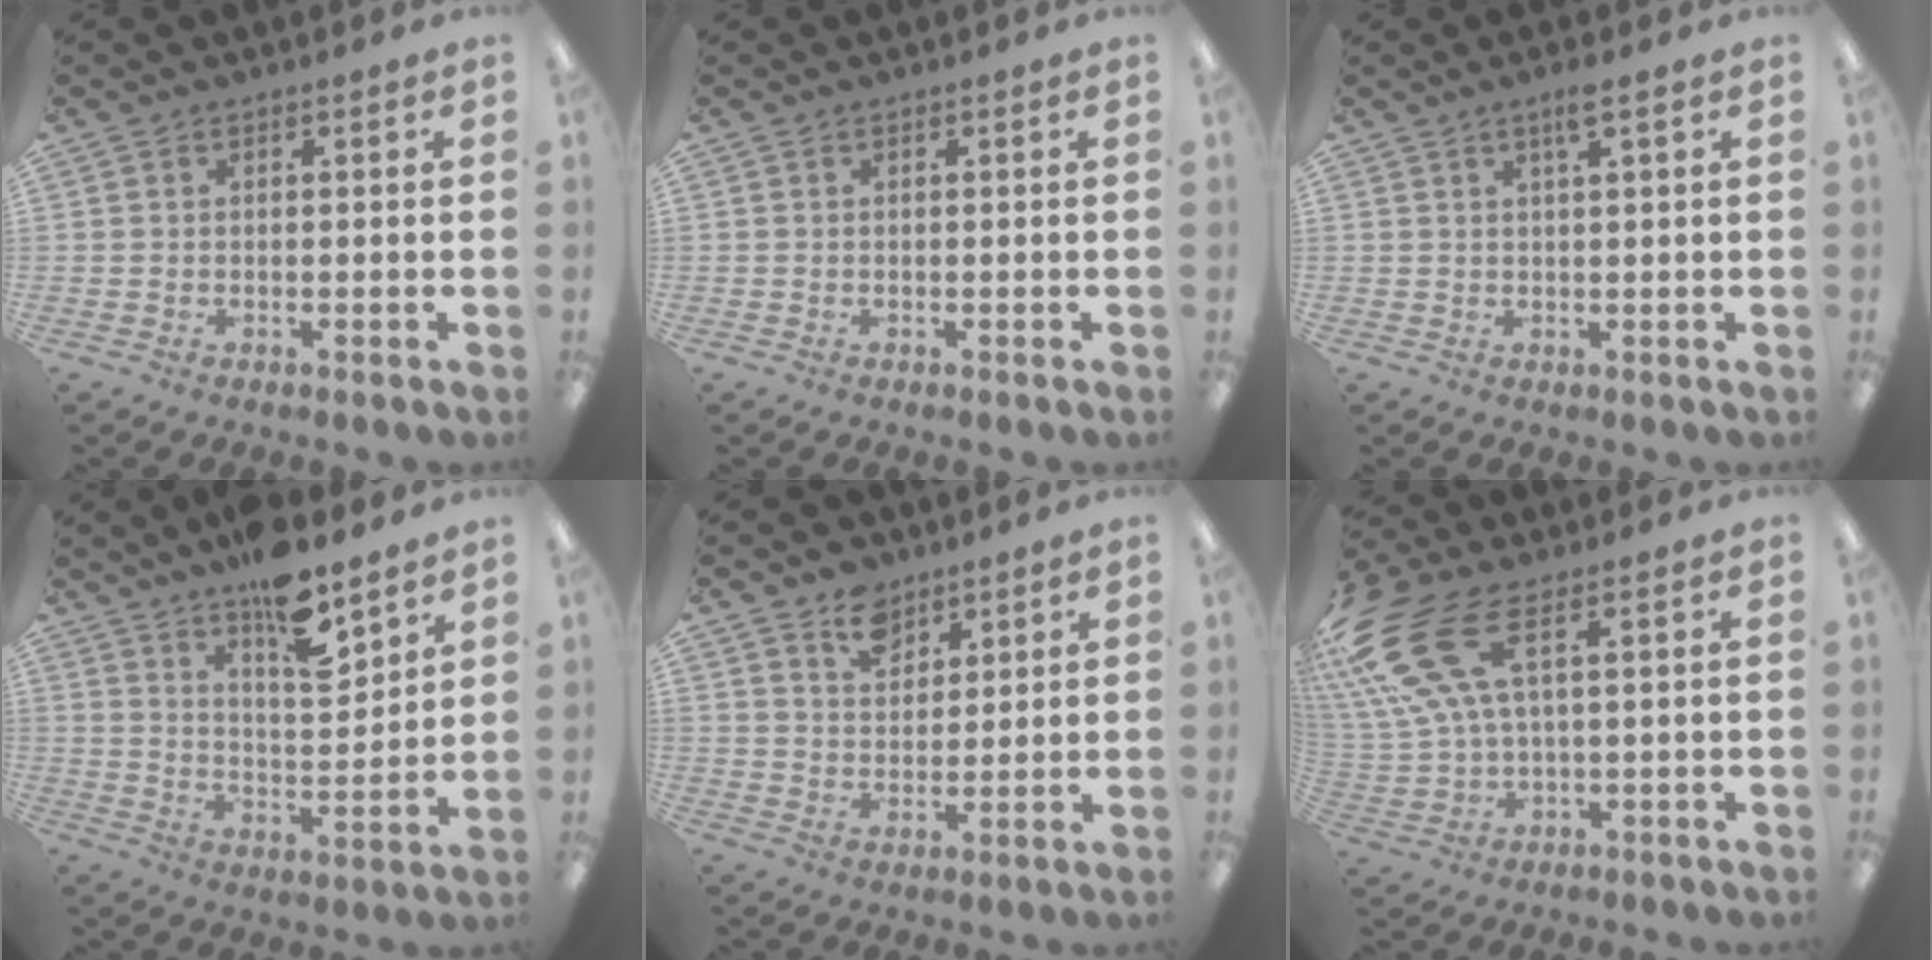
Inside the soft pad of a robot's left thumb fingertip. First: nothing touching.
{"total": 0.0}
{"total": 3.1, "force": [1.9, 0.1, 2.4], "torque": [-0.044, -0.002, 0.030]}
{"total": 13.1, "force": [10.4, 3.8, 7.0], "torque": [-0.112, -0.069, 0.180]}
{"total": 9.9, "force": [7.0, 6.5, 2.6], "torque": [-0.035, -0.044, 0.129]}
{"total": 17.2, "force": [8.8, 7.2, 12.9], "torque": [-0.290, -0.038, 0.161]}